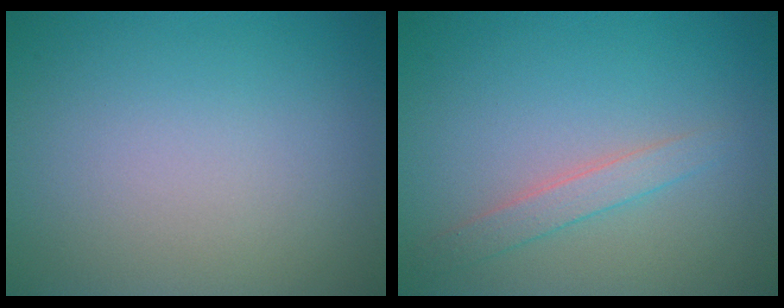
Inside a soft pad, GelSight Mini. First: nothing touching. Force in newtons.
{"total": 1.8, "press": 1.8, "slide": 0.1}